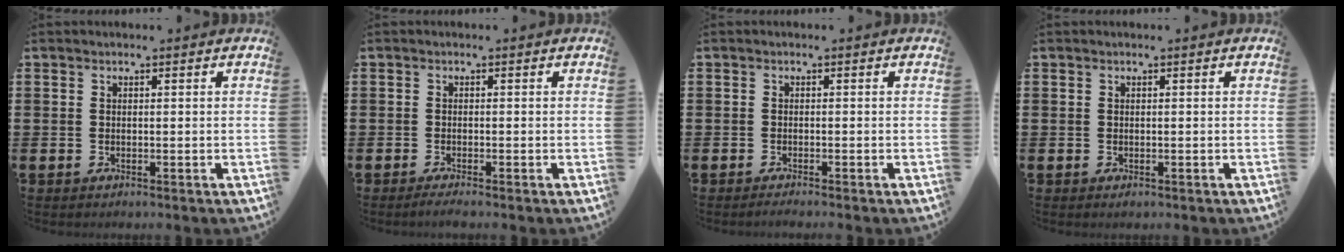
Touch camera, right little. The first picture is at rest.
{"total": 1.0, "force": [-0.7, 0.0, 0.7], "torque": [-0.010, -0.002, -0.013]}
{"total": 0.7, "force": [-0.6, -0.1, 0.3], "torque": [-0.005, -0.003, -0.012]}
{"total": 0.0}